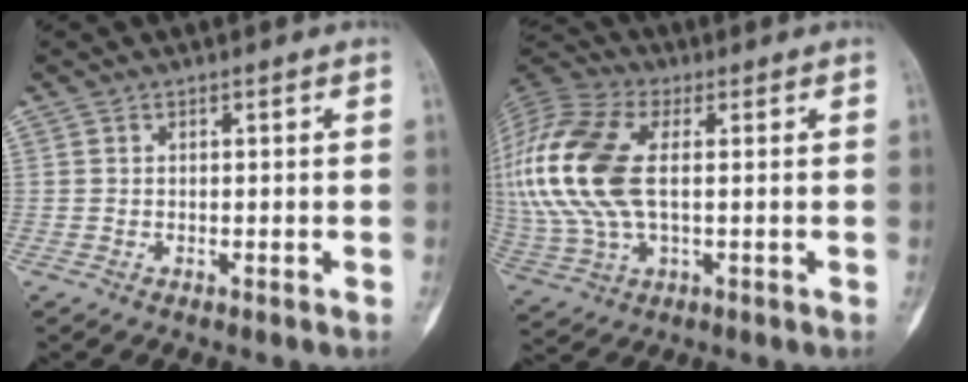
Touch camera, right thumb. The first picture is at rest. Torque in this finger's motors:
{"motor_torque": [1.43, 1.68, 1.52, -1.12, 0.77]}